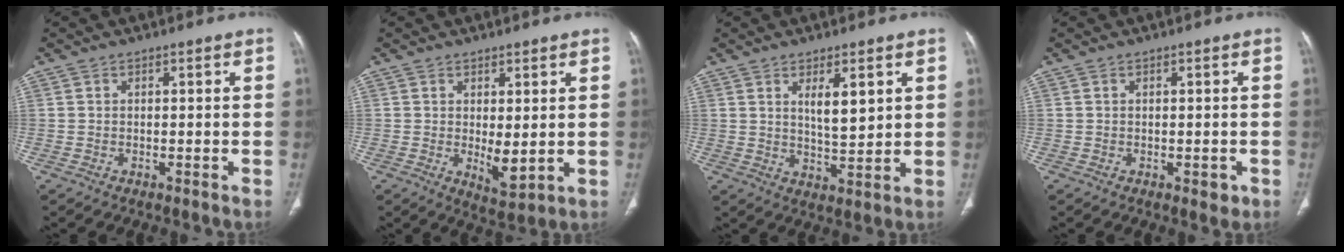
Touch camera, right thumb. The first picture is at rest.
{"total": 4.9, "force": [0.2, 1.9, 4.5], "torque": [-0.066, -0.018, 0.013]}
{"total": 6.4, "force": [2.6, 2.1, 5.5], "torque": [-0.082, -0.027, 0.048]}
{"total": 1.8, "force": [-0.7, 1.1, 1.3], "torque": [-0.009, 0.000, -0.005]}